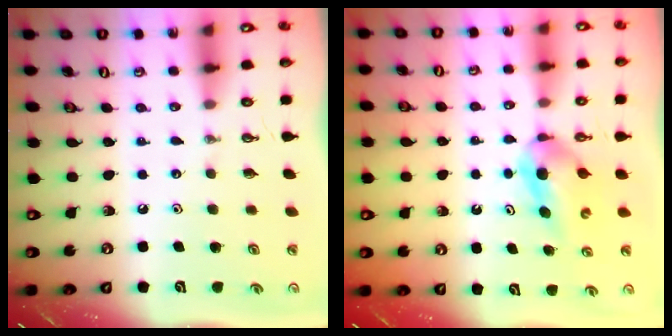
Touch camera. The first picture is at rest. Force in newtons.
{"total": 5.4, "press": 5.4, "slide": 0.2}